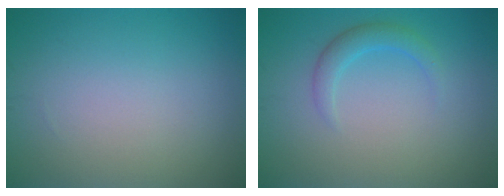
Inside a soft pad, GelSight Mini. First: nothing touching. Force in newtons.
{"total": 2.0, "press": 2.0, "slide": 0.1}